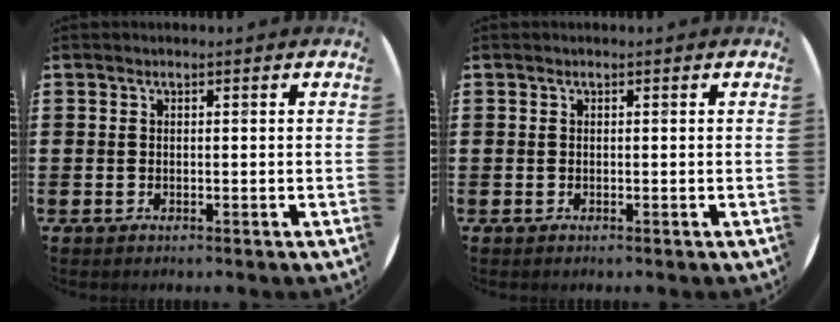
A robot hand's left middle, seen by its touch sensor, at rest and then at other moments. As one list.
[{"total": 0.0}]